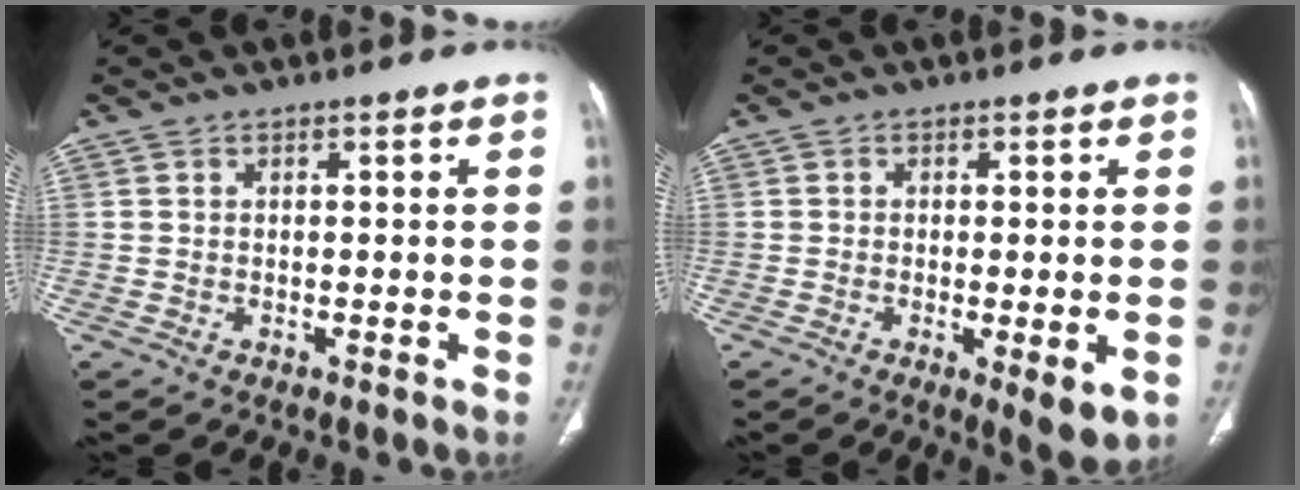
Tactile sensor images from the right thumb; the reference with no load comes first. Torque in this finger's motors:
{"motor_torque": [-0.45, 0.40, -0.36, 0.13, 0.00]}